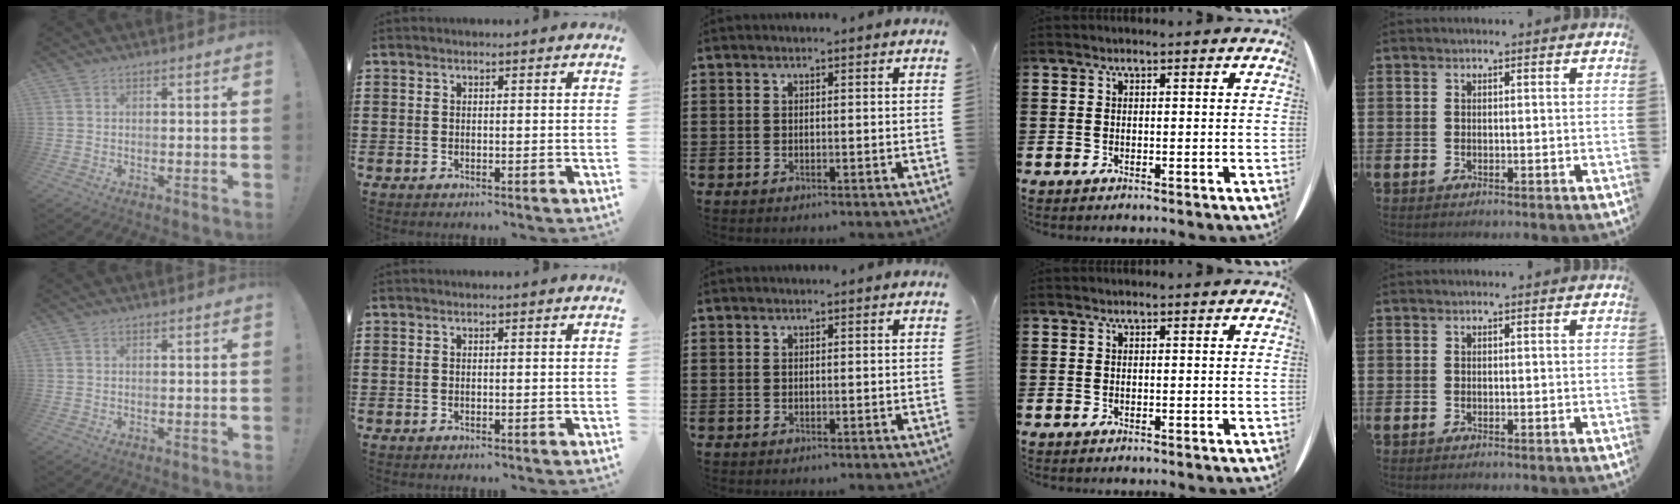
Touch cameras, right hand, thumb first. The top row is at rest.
{}